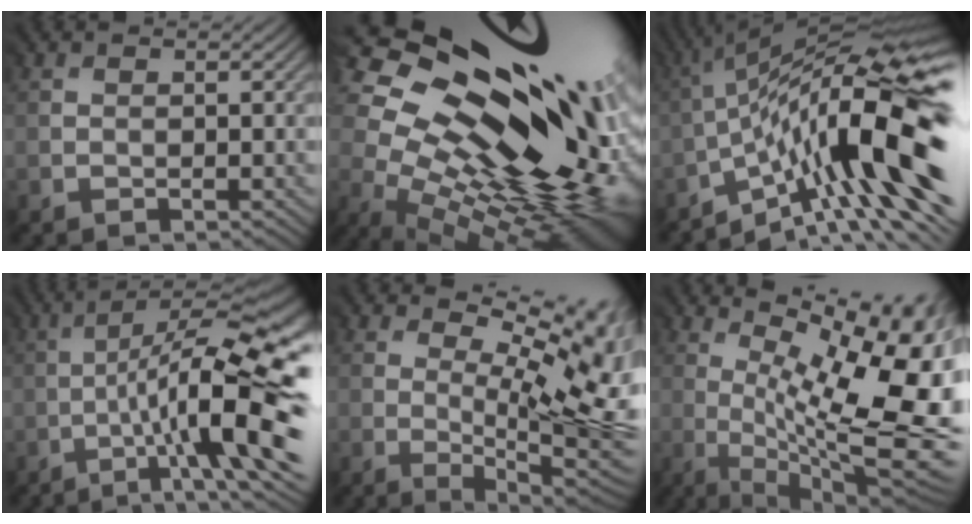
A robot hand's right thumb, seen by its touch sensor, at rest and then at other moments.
{"total": 19.4, "force": [4.8, 11.0, 15.3], "torque": [-0.274, 0.024, 0.083]}
{"total": 16.5, "force": [-5.1, 4.1, 15.1], "torque": [-0.230, 0.023, -0.086]}
{"total": 17.0, "force": [-3.7, 4.4, 16.0], "torque": [-0.220, -0.006, -0.045]}
{"total": 15.1, "force": [3.4, 6.4, 13.3], "torque": [-0.195, 0.018, 0.072]}
{"total": 18.4, "force": [1.4, 6.5, 17.2], "torque": [-0.231, 0.007, 0.045]}